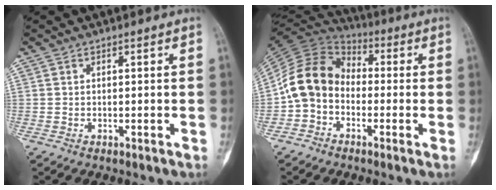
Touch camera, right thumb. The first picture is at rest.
{"total": 12.1, "force": [-2.1, 9.7, 6.9], "torque": [-0.119, 0.046, -0.055]}